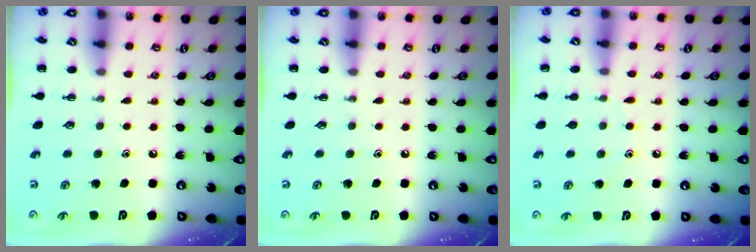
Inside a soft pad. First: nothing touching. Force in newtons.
{"total": 0.0}
{"total": 6.5, "press": 6.1, "slide": 2.3}